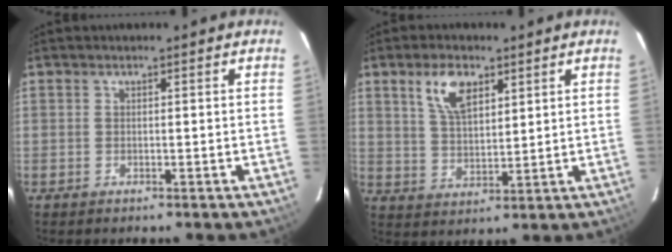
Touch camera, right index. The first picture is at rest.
{"total": 7.9, "force": [4.2, 3.8, 5.4], "torque": [-0.103, 0.011, 0.083]}